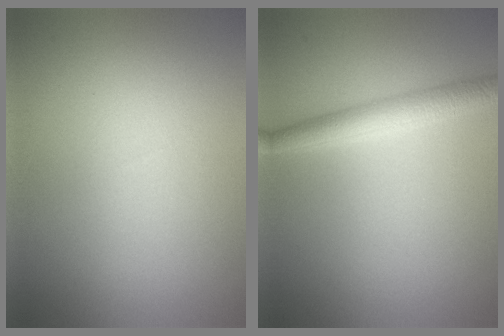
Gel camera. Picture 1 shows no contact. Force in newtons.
{"total": 2.8, "press": 2.8, "slide": 0.1}